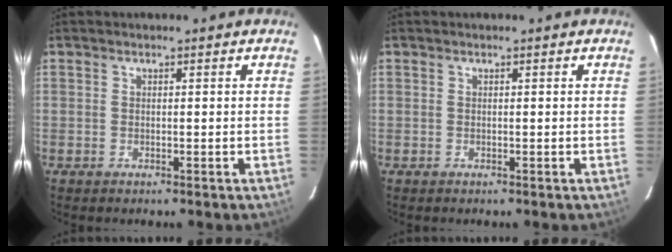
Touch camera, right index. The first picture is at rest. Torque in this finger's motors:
{"motor_torque": [0.00, 0.00, 0.00, 0.01]}